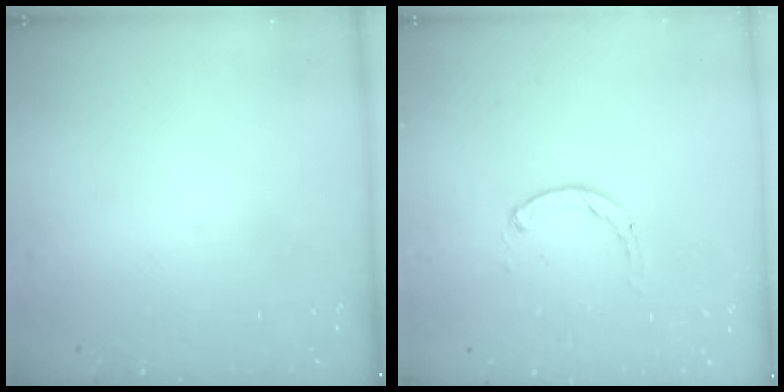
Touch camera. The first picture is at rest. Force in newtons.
{"total": 0.7, "press": 0.6, "slide": 0.2}